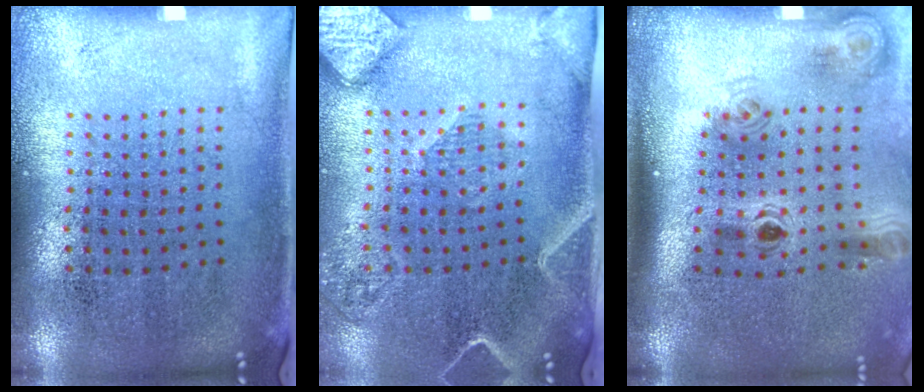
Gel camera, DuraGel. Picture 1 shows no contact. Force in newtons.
{"total": 2.6, "press": 2.1, "slide": 1.5}
{"total": 2.0, "press": 1.3, "slide": 1.5}